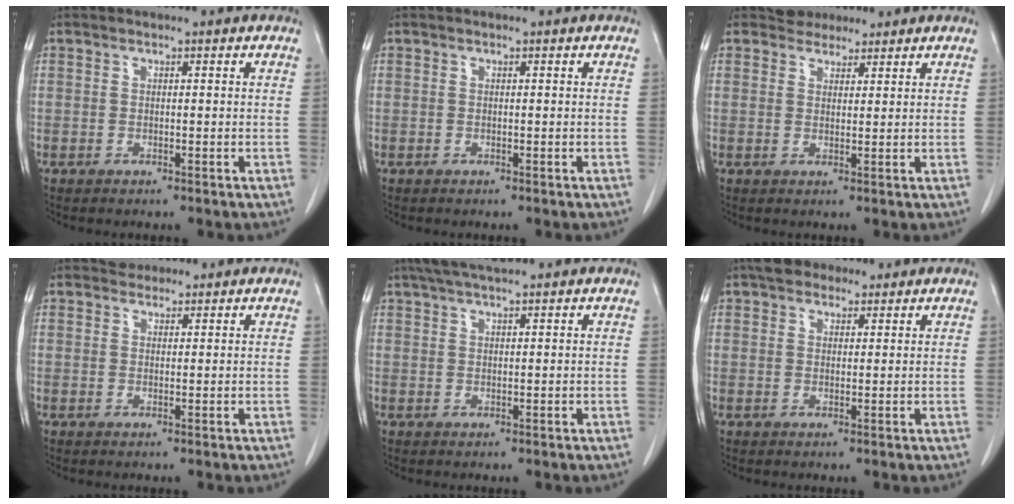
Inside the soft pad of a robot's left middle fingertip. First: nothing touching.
{"total": 0.0}
{"total": 2.8, "force": [2.4, 1.4, -0.2], "torque": [0.004, 0.011, 0.037]}
{"total": 1.6, "force": [1.4, 0.7, -0.2], "torque": [0.003, 0.008, 0.022]}
{"total": 4.6, "force": [3.8, 0.1, 2.7], "torque": [-0.048, 0.022, 0.069]}
{"total": 4.9, "force": [3.7, 2.6, 1.8], "torque": [-0.031, 0.024, 0.065]}